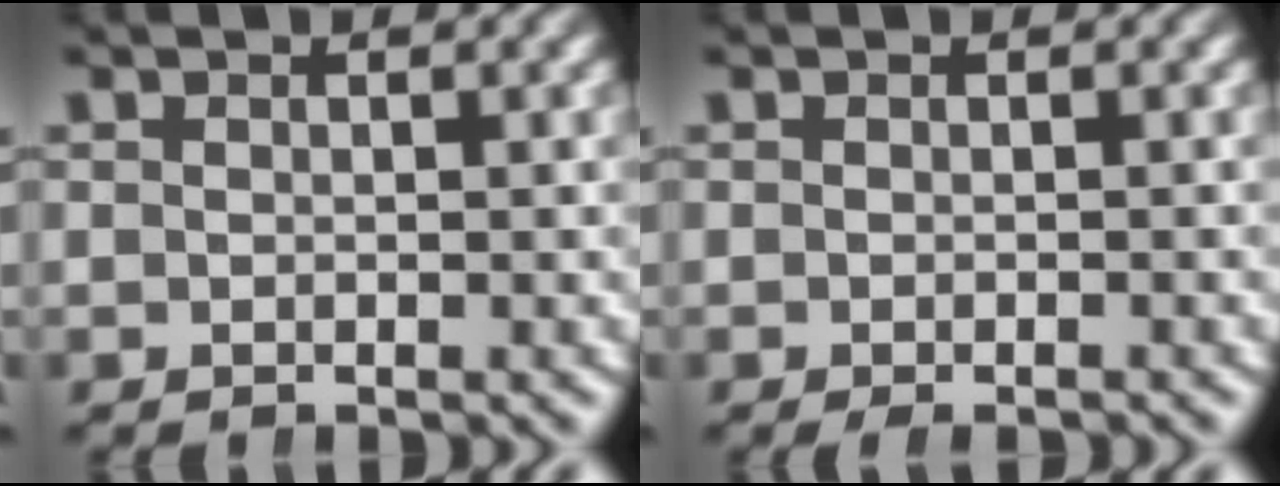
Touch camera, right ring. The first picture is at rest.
{"total": 0.9, "force": [-0.8, 0.0, 0.3], "torque": [-0.006, -0.004, -0.012]}